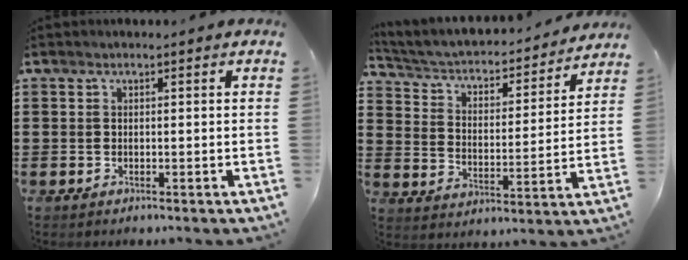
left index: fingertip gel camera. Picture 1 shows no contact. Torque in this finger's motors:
{"motor_torque": [2.14, 0.00, 0.39, 0.07]}